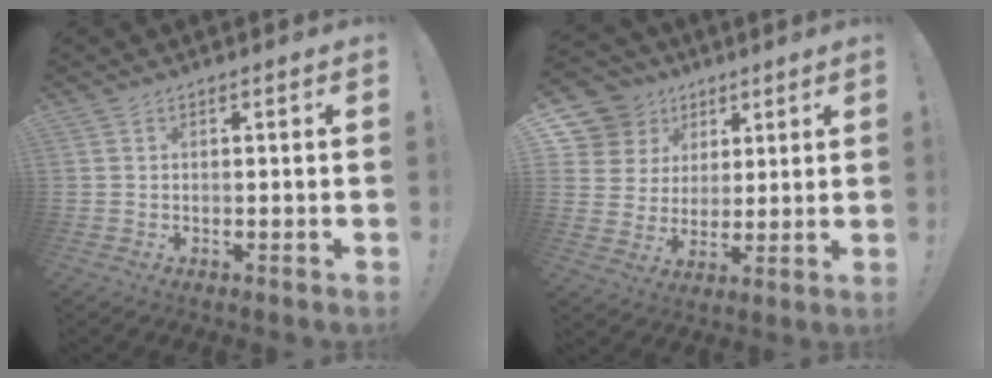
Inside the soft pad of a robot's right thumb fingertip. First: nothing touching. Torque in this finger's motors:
{"motor_torque": [0.12, 0.43, -0.25, 0.19, -0.02]}